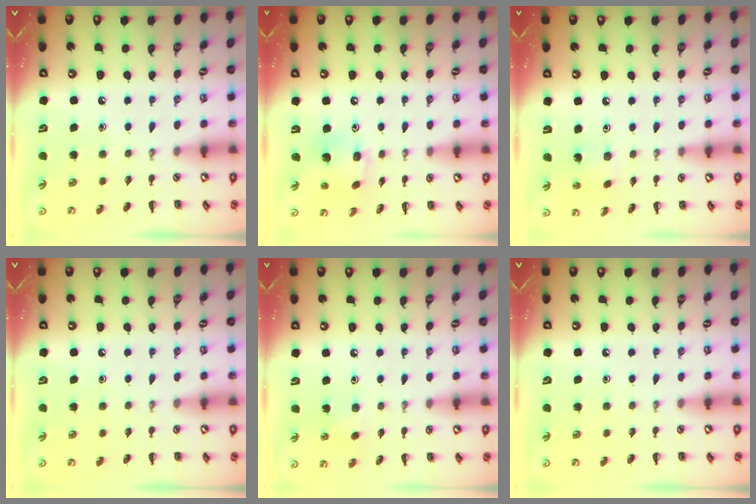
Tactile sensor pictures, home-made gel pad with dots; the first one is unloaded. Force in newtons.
{"total": 9.3, "press": 9.0, "slide": 2.2}
{"total": 2.1, "press": 2.0, "slide": 0.8}
{"total": 0.0}
{"total": 5.6, "press": 5.4, "slide": 1.6}
{"total": 0.0}